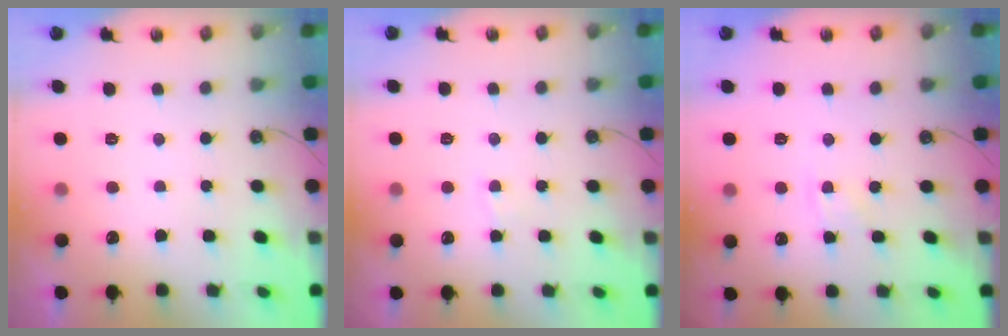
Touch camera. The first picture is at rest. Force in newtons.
{"total": 3.4, "press": 3.4, "slide": 0.5}
{"total": 4.7, "press": 4.6, "slide": 0.6}